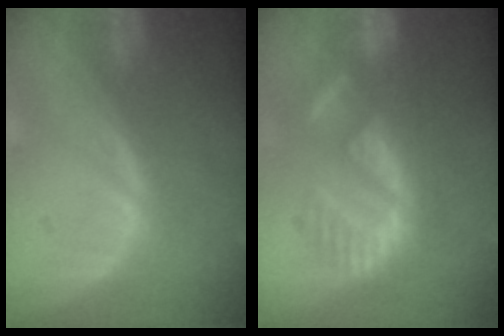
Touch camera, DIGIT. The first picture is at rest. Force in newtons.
{"total": 8.7, "press": 8.5, "slide": 1.7}